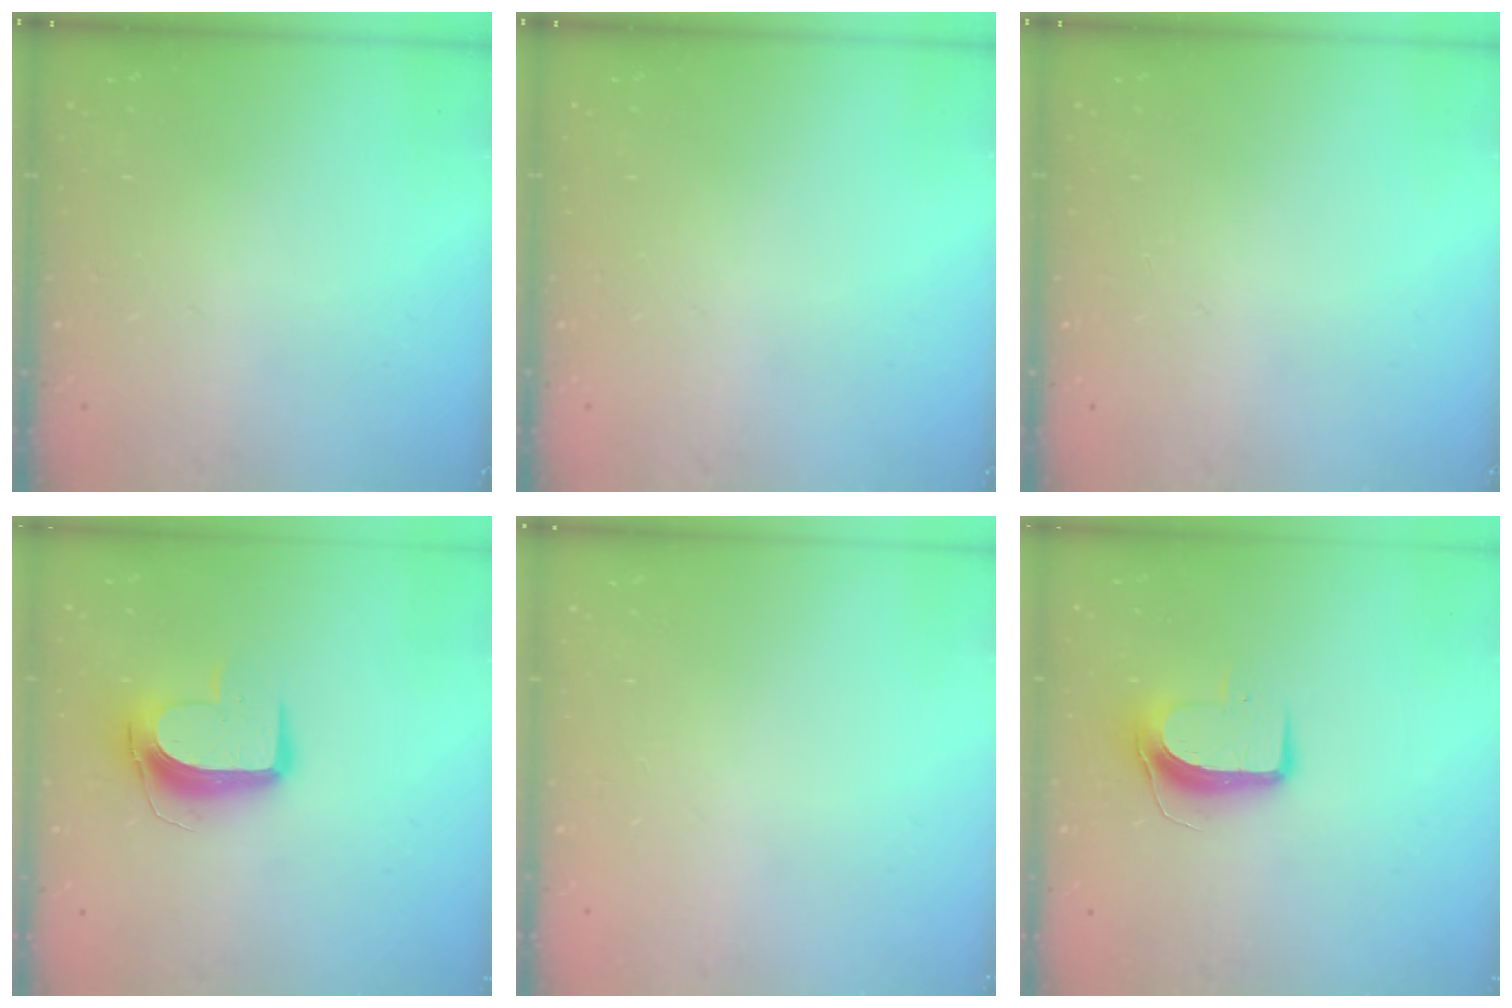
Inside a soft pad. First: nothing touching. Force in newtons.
{"total": 0.0}
{"total": 0.0}
{"total": 10.6, "press": 10.5, "slide": 1.0}
{"total": 0.0}
{"total": 9.4, "press": 9.3, "slide": 0.9}